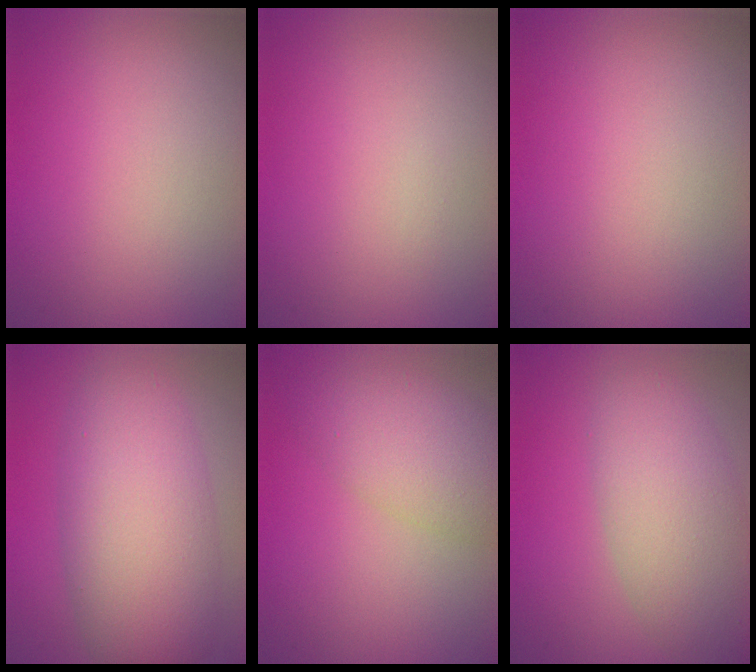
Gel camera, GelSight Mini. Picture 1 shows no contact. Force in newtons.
{"total": 0.0}
{"total": 0.0}
{"total": 8.6, "press": 8.6, "slide": 0.7}
{"total": 4.6, "press": 4.6, "slide": 0.3}
{"total": 6.1, "press": 6.1, "slide": 0.4}